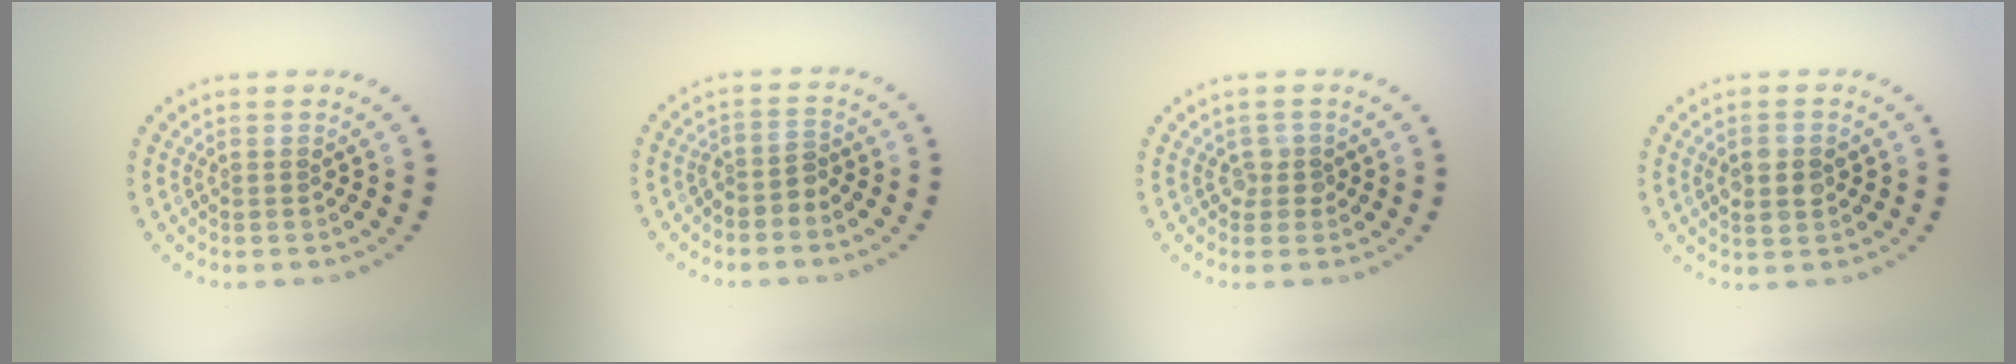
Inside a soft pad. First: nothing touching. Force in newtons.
{"total": 1.8, "press": 1.5, "slide": 1.1}
{"total": 1.3, "press": 1.1, "slide": 0.7}
{"total": 2.8, "press": 2.8, "slide": 0.2}